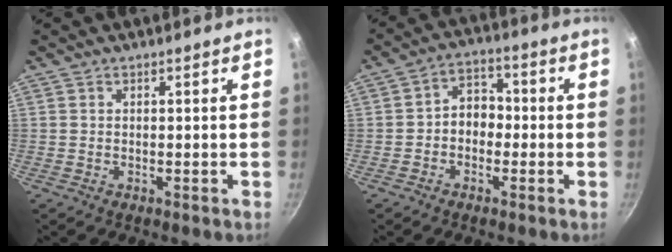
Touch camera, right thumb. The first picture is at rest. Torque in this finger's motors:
{"motor_torque": [-0.36, 0.55, 0.29, 0.31, 0.06]}